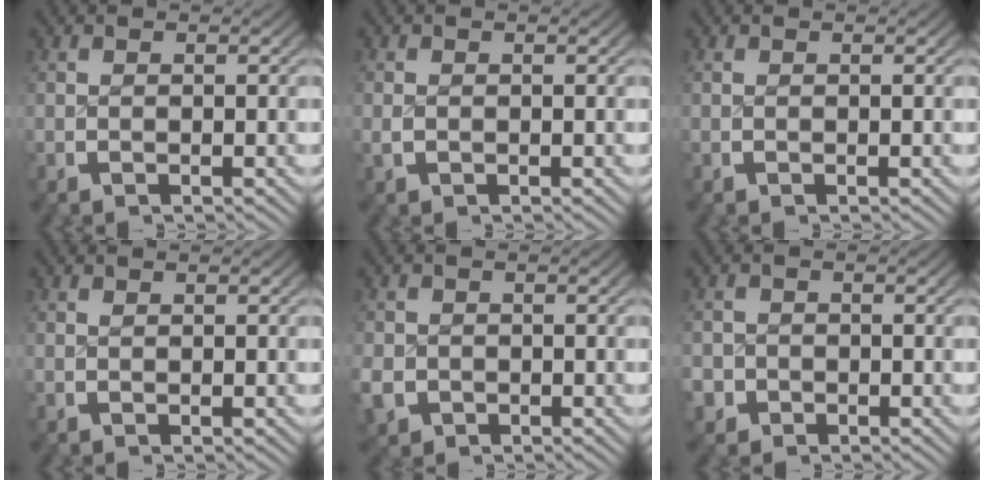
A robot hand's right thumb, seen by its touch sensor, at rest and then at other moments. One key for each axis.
{"total": 0.8, "fx": -0.1, "fy": 0.7, "fz": 0.3, "tx": -0.013, "ty": -0.007, "tz": 0.001}
{"total": 0.0}
{"total": 0.0}
{"total": 3.5, "fx": -1.4, "fy": 3.0, "fz": 1.0, "tx": -0.033, "ty": -0.019, "tz": -0.018}
{"total": 3.1, "fx": -1.6, "fy": 2.6, "fz": 0.4, "tx": -0.014, "ty": -0.017, "tz": -0.025}